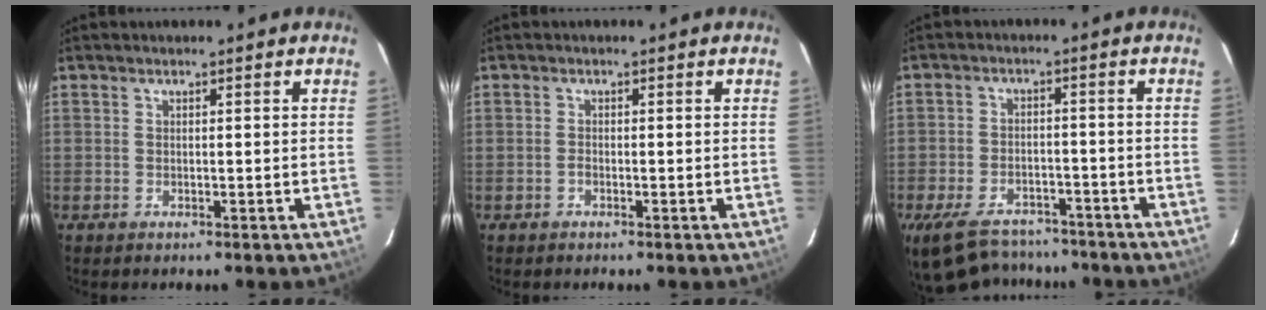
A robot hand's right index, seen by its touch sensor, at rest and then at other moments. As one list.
[{"total": 0.7, "force": [-0.5, 0.4, 0.4], "torque": [-0.005, 0.002, -0.010]}, {"total": 16.2, "force": [-12.6, 7.7, 6.7], "torque": [-0.167, -0.006, -0.186]}]